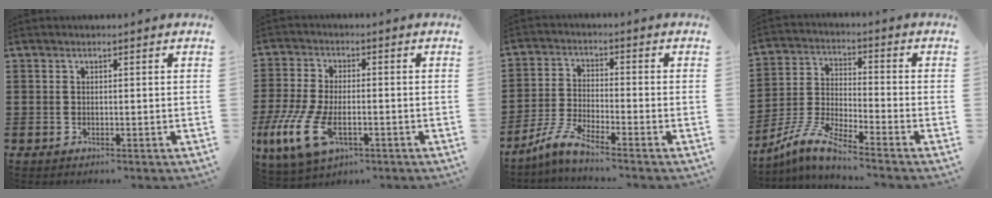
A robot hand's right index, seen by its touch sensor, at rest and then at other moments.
{"total": 7.5, "force": [-2.0, 3.1, 6.6], "torque": [-0.160, -0.017, -0.038]}
{"total": 5.4, "force": [-4.6, 0.1, 2.9], "torque": [-0.083, -0.015, -0.097]}
{"total": 7.1, "force": [-6.2, 0.3, 3.4], "torque": [-0.097, -0.011, -0.128]}